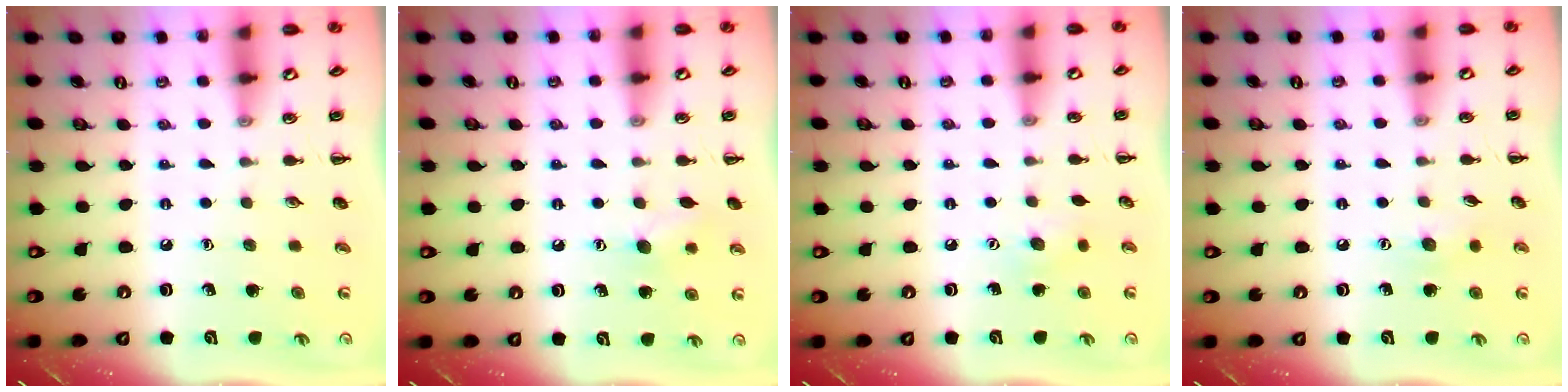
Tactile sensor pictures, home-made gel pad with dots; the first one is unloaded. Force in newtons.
{"total": 7.6, "press": 7.4, "slide": 1.7}
{"total": 5.8, "press": 5.7, "slide": 1.3}
{"total": 5.5, "press": 5.4, "slide": 1.3}